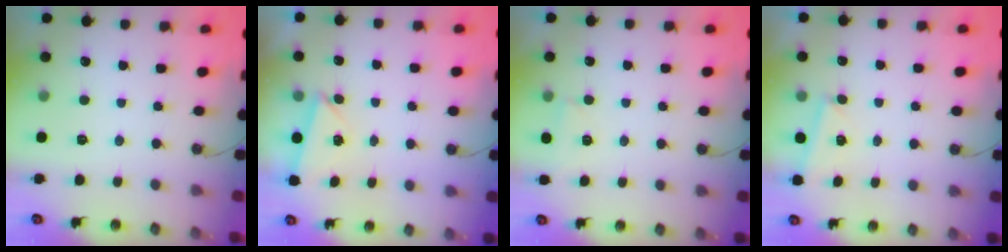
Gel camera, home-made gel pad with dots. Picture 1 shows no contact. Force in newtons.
{"total": 2.6, "press": 2.2, "slide": 1.4}
{"total": 2.1, "press": 2.1, "slide": 0.4}
{"total": 2.9, "press": 2.4, "slide": 1.5}